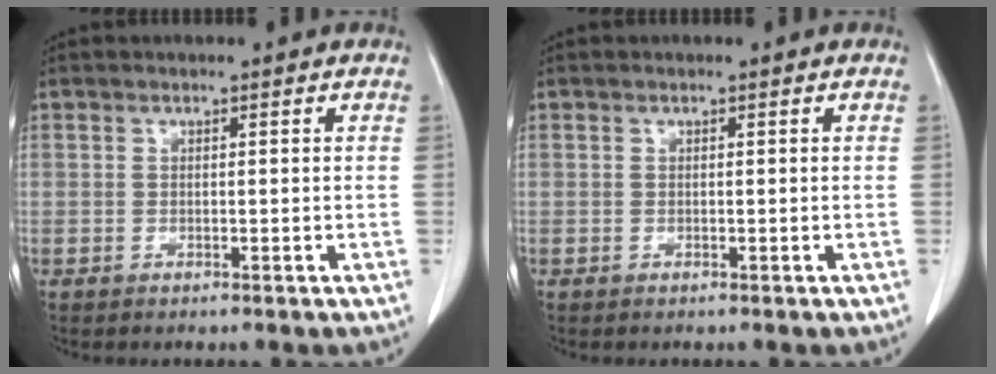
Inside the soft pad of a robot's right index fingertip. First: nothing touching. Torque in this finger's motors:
{"motor_torque": [0.00, 0.00, 0.00, 0.00]}